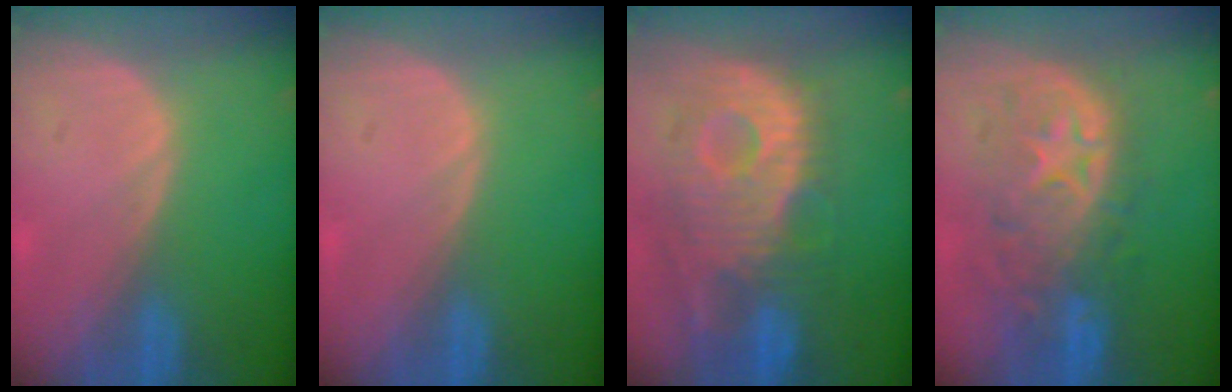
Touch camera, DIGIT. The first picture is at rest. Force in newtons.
{"total": 0.0}
{"total": 12.2, "press": 10.8, "slide": 5.6}
{"total": 10.4, "press": 9.4, "slide": 4.3}